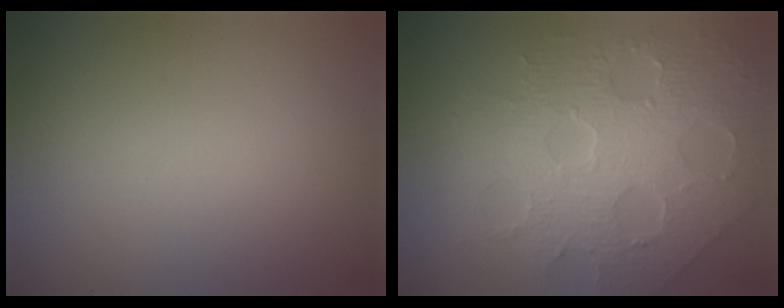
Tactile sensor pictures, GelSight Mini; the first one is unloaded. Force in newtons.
{"total": 8.7, "press": 5.9, "slide": 6.4}